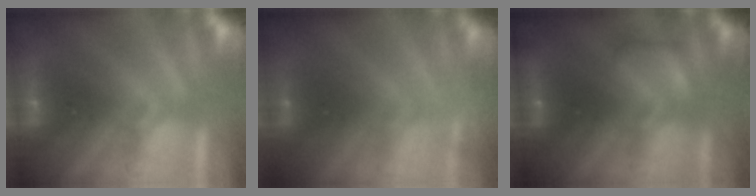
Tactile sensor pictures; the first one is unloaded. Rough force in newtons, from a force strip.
{"total": 2.3}
{"total": 2.3}